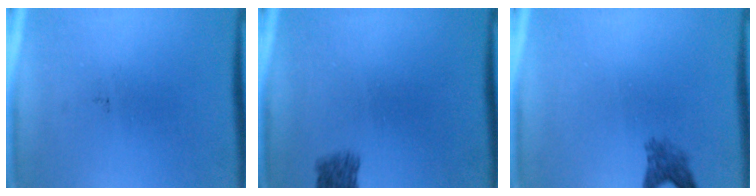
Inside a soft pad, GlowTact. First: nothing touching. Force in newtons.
{"total": 2.9}
{"total": 2.5}